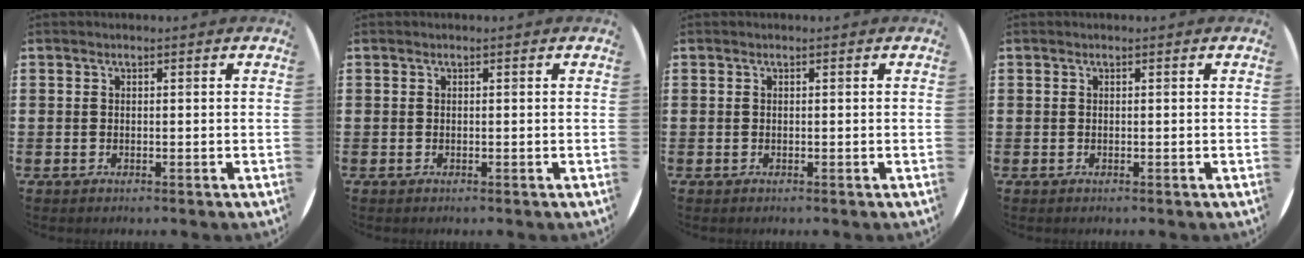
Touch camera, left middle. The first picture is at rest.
{"total": 0.0}
{"total": 0.0}
{"total": 0.0}